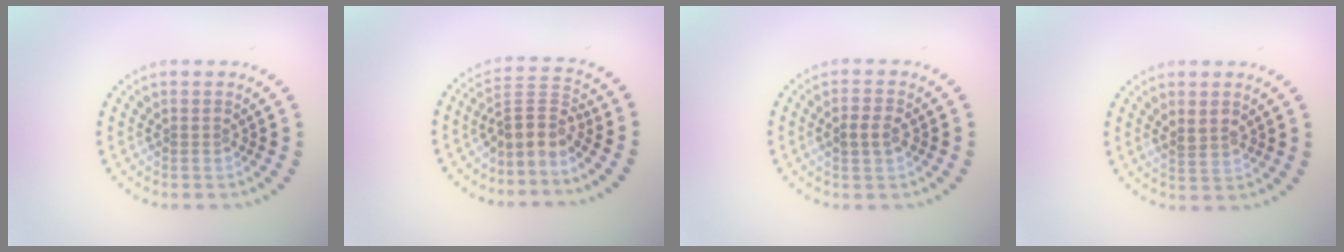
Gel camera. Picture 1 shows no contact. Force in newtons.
{"total": 3.2, "press": 2.3, "slide": 2.1}
{"total": 2.2, "press": 2.2, "slide": 0.2}
{"total": 1.6, "press": 1.5, "slide": 0.5}